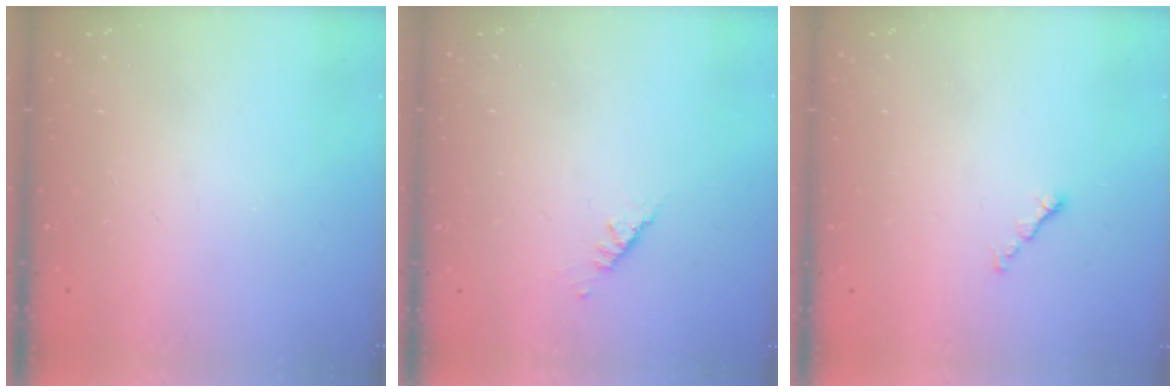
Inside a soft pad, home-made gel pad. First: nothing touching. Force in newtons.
{"total": 2.5, "press": 2.4, "slide": 0.7}
{"total": 0.8, "press": 0.6, "slide": 0.4}